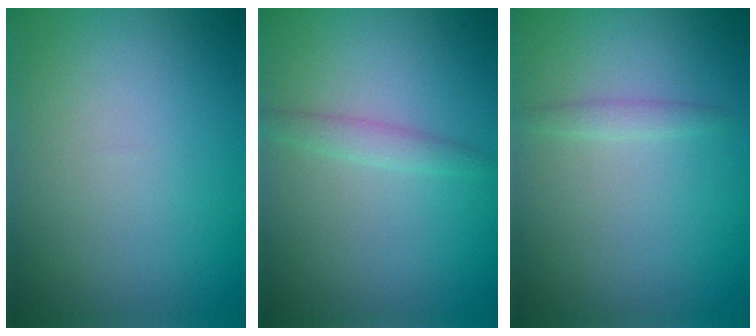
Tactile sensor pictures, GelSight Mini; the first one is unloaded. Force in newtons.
{"total": 1.3, "press": 1.3, "slide": 0.1}
{"total": 1.0, "press": 1.0, "slide": 0.0}